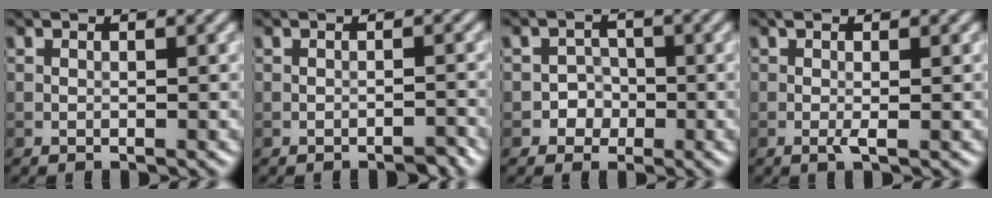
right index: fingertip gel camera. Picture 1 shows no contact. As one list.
[{"total": 1.1, "force": [-1.0, 0.1, 0.4], "torque": [-0.002, 0.004, -0.015]}, {"total": 2.0, "force": [-0.7, 1.9, 0.3], "torque": [0.017, 0.007, -0.020]}, {"total": 1.2, "force": [-0.1, 0.1, 1.2], "torque": [-0.025, -0.001, -0.003]}]